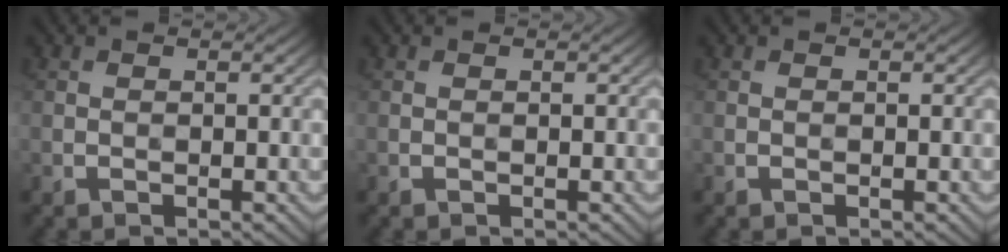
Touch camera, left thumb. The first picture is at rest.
{"total": 0.0}
{"total": 0.0}